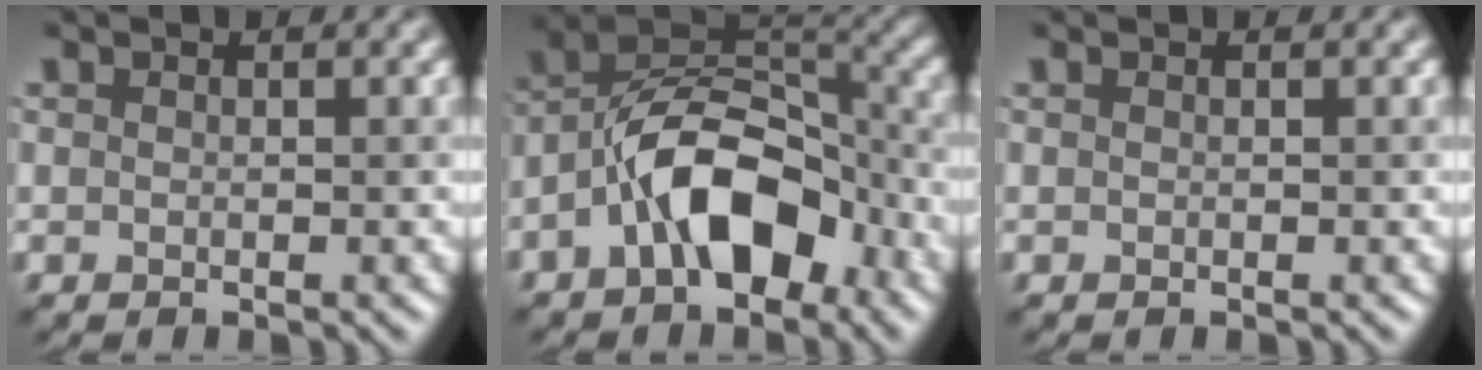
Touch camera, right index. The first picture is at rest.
{"total": 8.8, "force": [-3.5, 4.8, 6.5], "torque": [-0.098, 0.022, -0.073]}
{"total": 0.0}